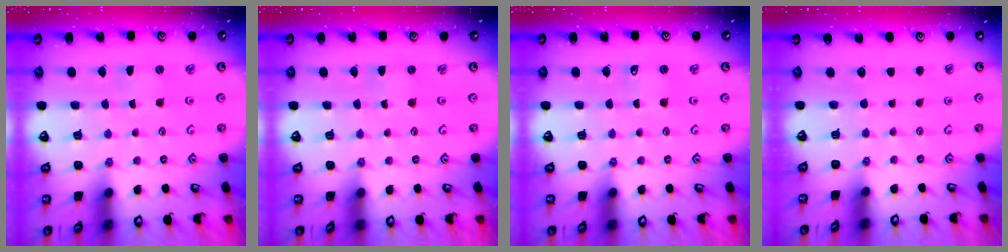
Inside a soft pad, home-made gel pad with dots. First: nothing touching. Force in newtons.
{"total": 0.0}
{"total": 0.0}
{"total": 0.0}